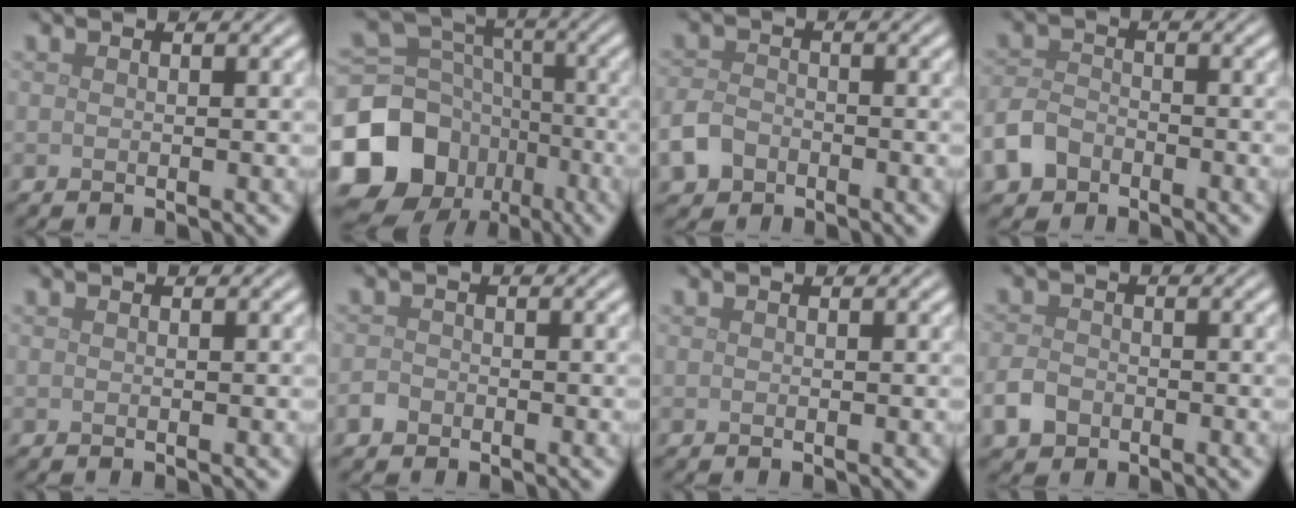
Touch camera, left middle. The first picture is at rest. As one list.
[{"total": 15.2, "force": [-7.4, 12.1, 5.4], "torque": [-0.139, -0.014, -0.135]}, {"total": 3.1, "force": [-1.8, 2.2, 1.4], "torque": [-0.032, -0.003, -0.041]}, {"total": 3.7, "force": [-2.3, 2.4, 1.5], "torque": [-0.035, -0.001, -0.053]}, {"total": 0.0}, {"total": 1.3, "force": [-0.8, 0.9, 0.3], "torque": [-0.003, 0.001, -0.018]}, {"total": 0.0}, {"total": 2.5, "force": [-1.4, 1.8, 1.1], "torque": [-0.021, -0.001, -0.032]}]